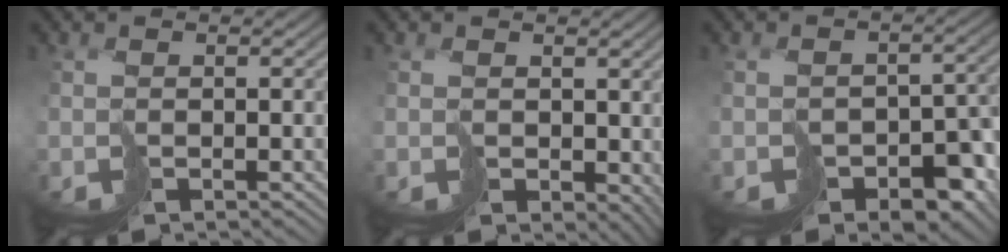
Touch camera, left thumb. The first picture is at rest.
{"total": 2.9, "force": [0.9, 2.4, 1.5], "torque": [-0.033, -0.011, 0.024]}
{"total": 8.1, "force": [-4.7, 5.2, 3.9], "torque": [-0.047, -0.017, -0.056]}